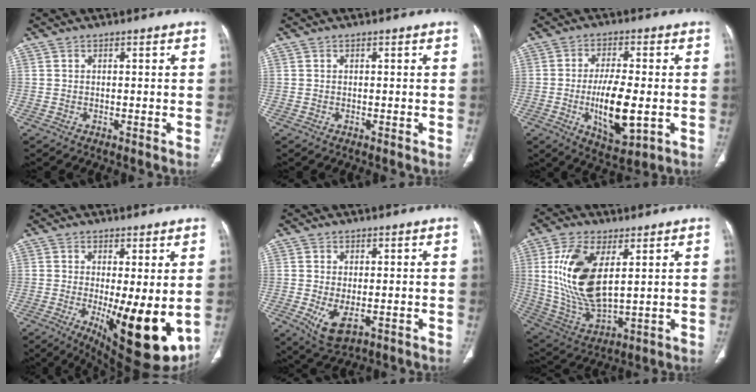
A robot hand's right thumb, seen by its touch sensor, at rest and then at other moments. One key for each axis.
{"total": 0.0}
{"total": 11.9, "fx": -2.2, "fy": 4.6, "fz": 10.8, "tx": -0.186, "ty": -0.008, "tz": -0.029}
{"total": 15.6, "fx": -2.6, "fy": 5.1, "fz": 14.5, "tx": -0.197, "ty": -0.033, "tz": -0.018}
{"total": 5.7, "fx": -1.5, "fy": 2.9, "fz": 4.6, "tx": -0.088, "ty": -0.015, "tz": -0.014}
{"total": 16.9, "fx": 4.4, "fy": 8.0, "fz": 14.2, "tx": -0.284, "ty": -0.021, "tz": 0.099}